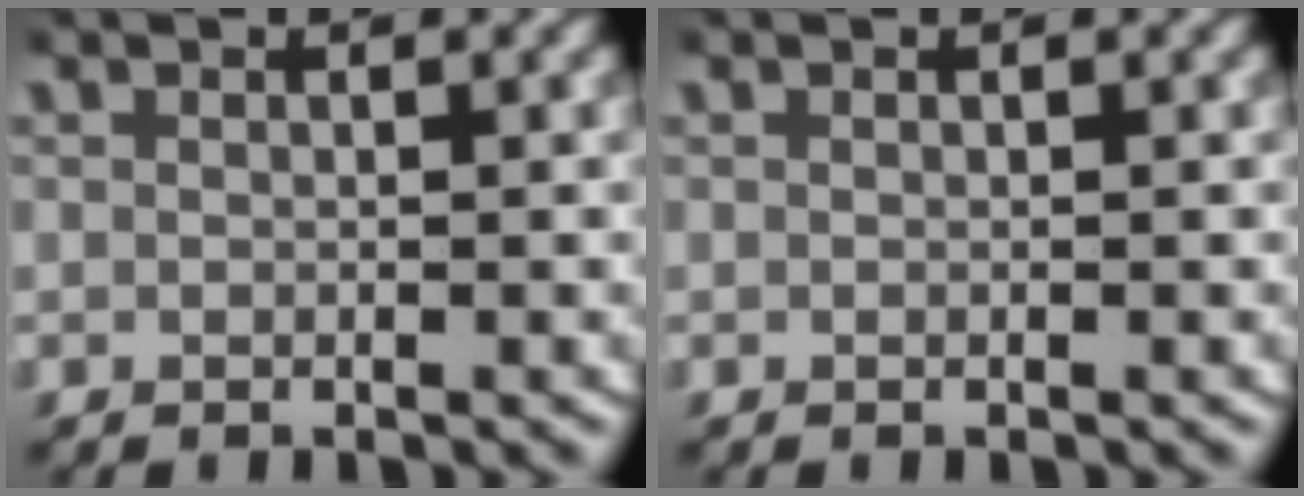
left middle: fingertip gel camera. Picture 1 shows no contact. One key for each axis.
{"total": 0.0}